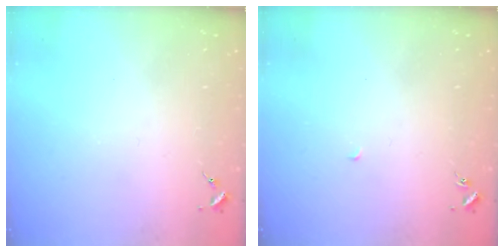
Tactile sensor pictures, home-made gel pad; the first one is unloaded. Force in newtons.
{"total": 2.1, "press": 2.1, "slide": 0.1}